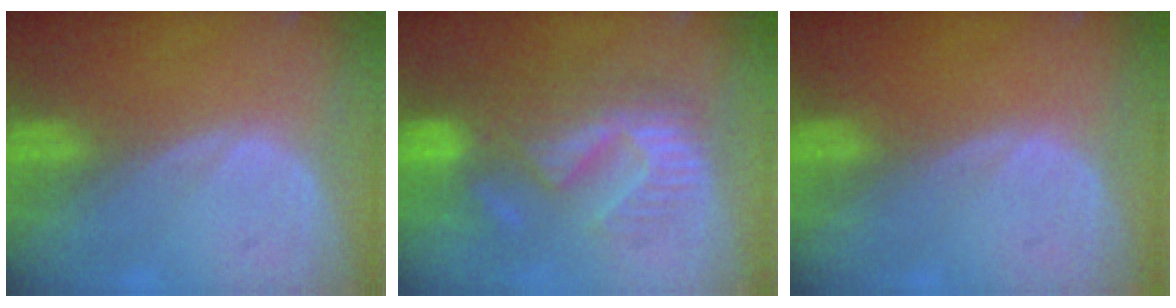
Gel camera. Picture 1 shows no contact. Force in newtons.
{"total": 9.9, "press": 9.3, "slide": 3.2}
{"total": 0.0}